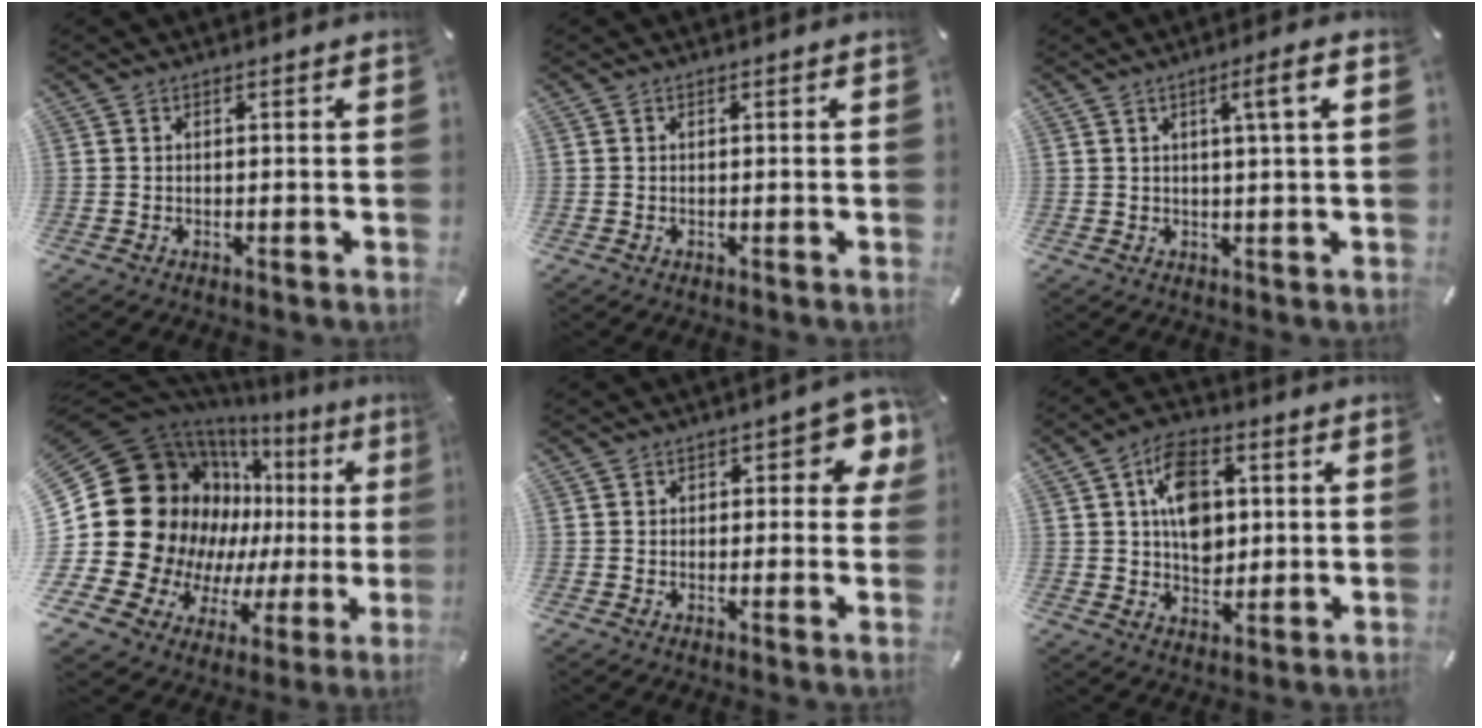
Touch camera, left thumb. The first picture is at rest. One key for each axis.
{"total": 0.0}
{"total": 6.1, "fx": 2.6, "fy": 0.4, "fz": 5.5, "tx": -0.096, "ty": -0.004, "tz": 0.036}
{"total": 26.1, "fx": 3.5, "fy": 19.8, "fz": 16.7, "tx": -0.271, "ty": -0.094, "tz": 0.120}
{"total": 6.3, "fx": 2.0, "fy": 3.8, "fz": 4.5, "tx": -0.051, "ty": 0.000, "tz": 0.029}
{"total": 11.7, "fx": 2.3, "fy": 8.6, "fz": 7.5, "tx": -0.114, "ty": 0.011, "tz": 0.046}